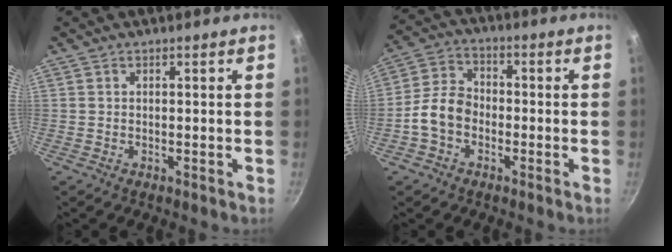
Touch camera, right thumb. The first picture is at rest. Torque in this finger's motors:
{"motor_torque": [1.07, 1.41, 0.57, -0.41, 0.07]}